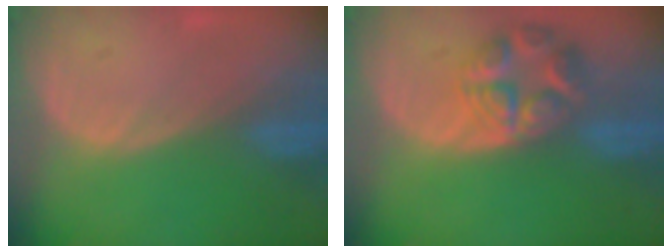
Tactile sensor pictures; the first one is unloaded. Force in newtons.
{"total": 7.8, "press": 7.0, "slide": 3.5}